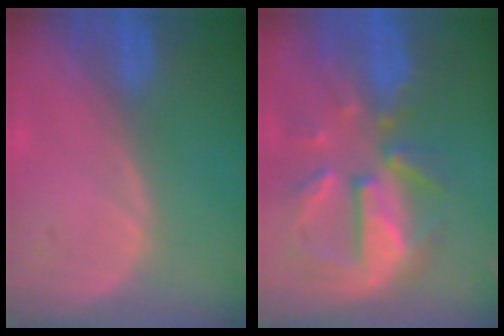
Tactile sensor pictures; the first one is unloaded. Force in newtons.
{"total": 11.0, "press": 9.7, "slide": 5.3}